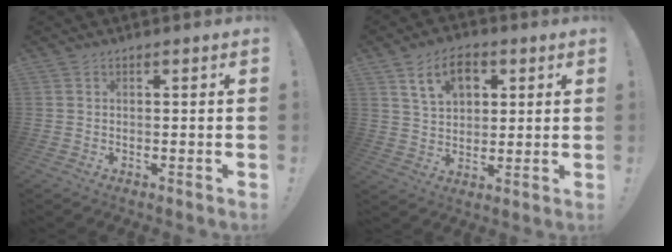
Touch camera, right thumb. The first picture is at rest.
{"total": 11.2, "force": [5.2, 7.4, 6.7], "torque": [-0.106, -0.003, 0.097]}